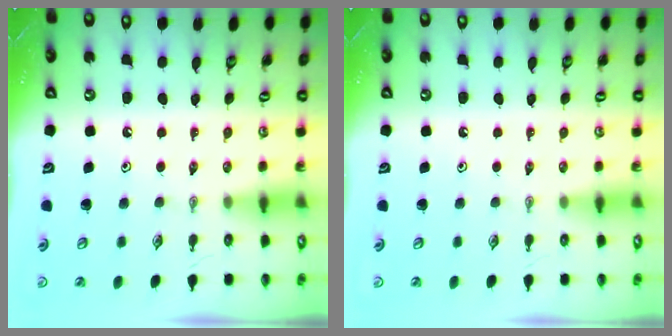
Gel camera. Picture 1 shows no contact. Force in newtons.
{"total": 0.0}